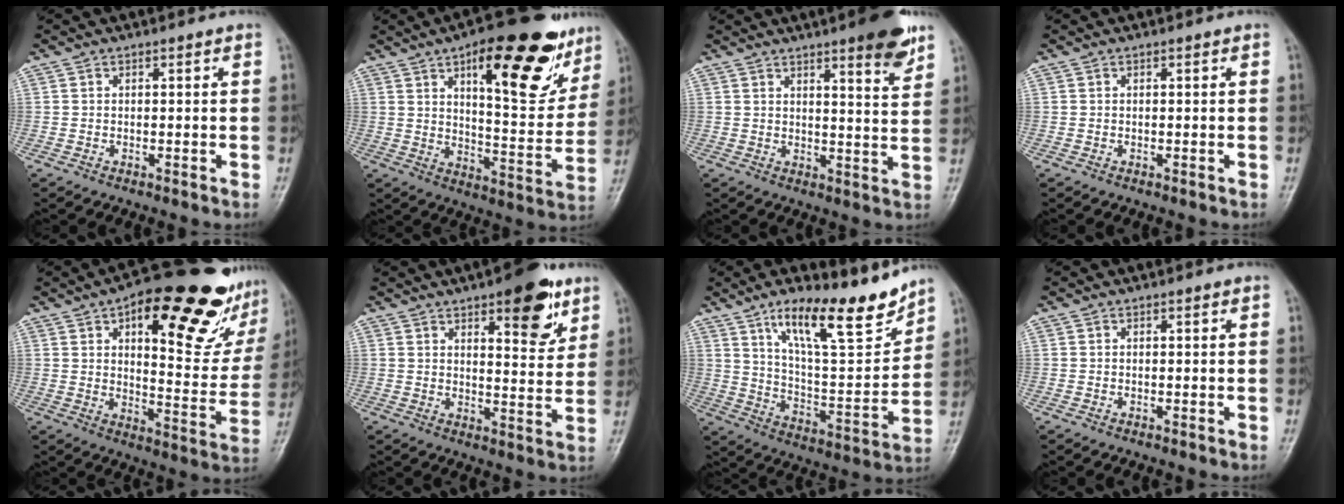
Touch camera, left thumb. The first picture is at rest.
{"total": 22.6, "force": [11.9, 8.4, 17.3], "torque": [-0.196, -0.044, 0.176]}
{"total": 8.4, "force": [5.7, 1.3, 6.1], "torque": [-0.067, -0.034, 0.073]}
{"total": 0.0}
{"total": 27.1, "force": [14.5, 9.9, 20.6], "torque": [-0.232, -0.032, 0.204]}
{"total": 11.8, "force": [6.7, 4.4, 8.7], "torque": [-0.086, -0.034, 0.091]}
{"total": 18.6, "force": [13.0, 5.0, 12.3], "torque": [-0.159, -0.081, 0.223]}
{"total": 0.0}